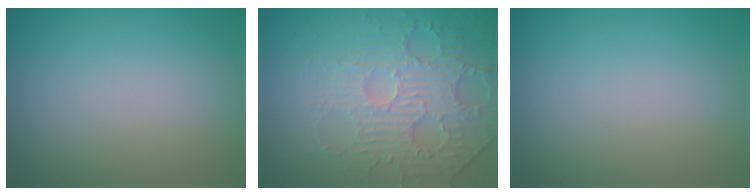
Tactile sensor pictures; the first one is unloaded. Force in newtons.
{"total": 4.6, "press": 3.6, "slide": 3.0}
{"total": 0.0}